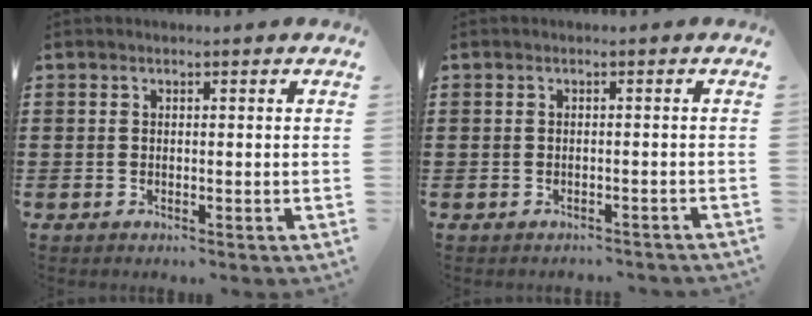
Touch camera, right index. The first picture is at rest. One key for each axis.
{"total": 1.1, "fx": -1.1, "fy": 0.2, "fz": 0.0, "tx": -0.003, "ty": 0.001, "tz": -0.025}